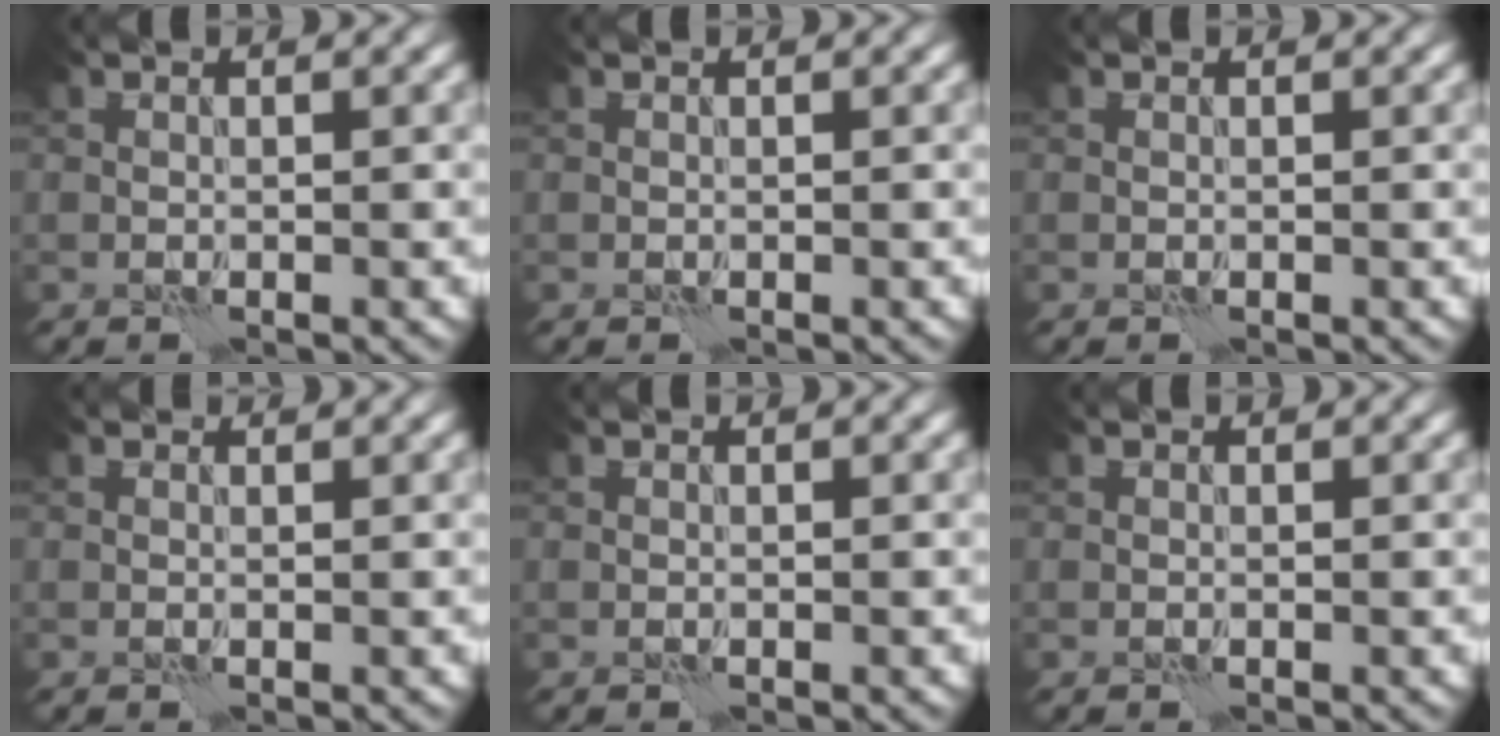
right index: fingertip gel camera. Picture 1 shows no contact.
{"total": 0.0}
{"total": 0.0}
{"total": 0.8, "force": [0.7, 0.3, 0.2], "torque": [-0.005, -0.002, 0.004]}
{"total": 0.0}
{"total": 0.0}